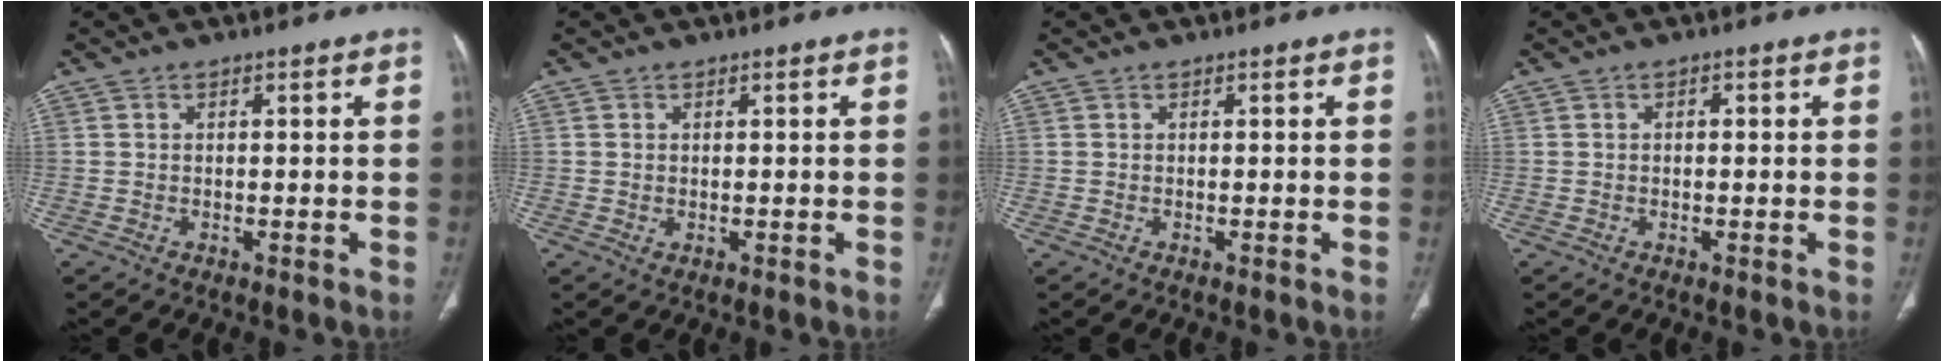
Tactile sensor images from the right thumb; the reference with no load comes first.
{"total": 0.5, "force": [0.1, 0.4, 0.4], "torque": [-0.009, -0.003, 0.002]}
{"total": 0.0}
{"total": 0.8, "force": [0.0, 0.5, 0.6], "torque": [-0.006, 0.005, 0.000]}